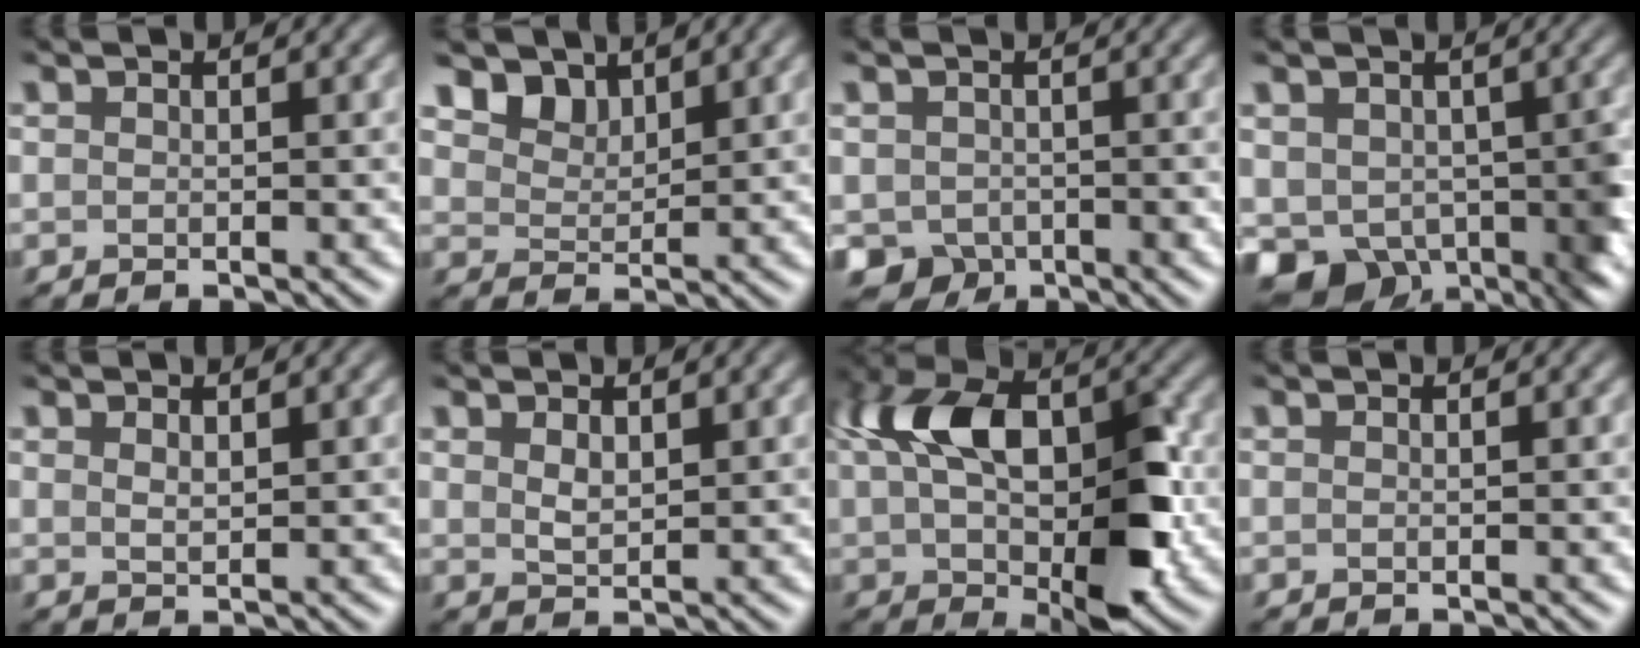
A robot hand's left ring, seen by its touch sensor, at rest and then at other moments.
{"total": 3.5, "force": [2.3, 2.1, 1.6], "torque": [-0.039, -0.017, 0.040]}
{"total": 4.0, "force": [-1.4, 3.5, 1.5], "torque": [-0.023, -0.004, -0.026]}
{"total": 7.9, "force": [-2.4, 5.8, 4.9], "torque": [-0.064, -0.020, -0.053]}
{"total": 0.9, "force": [0.7, 0.1, 0.5], "torque": [-0.004, -0.001, 0.011]}
{"total": 1.3, "force": [0.6, 0.6, 1.0], "torque": [-0.018, -0.005, 0.010]}
{"total": 12.2, "force": [0.1, 6.9, 10.1], "torque": [-0.174, 0.004, -0.002]}
{"total": 0.0}